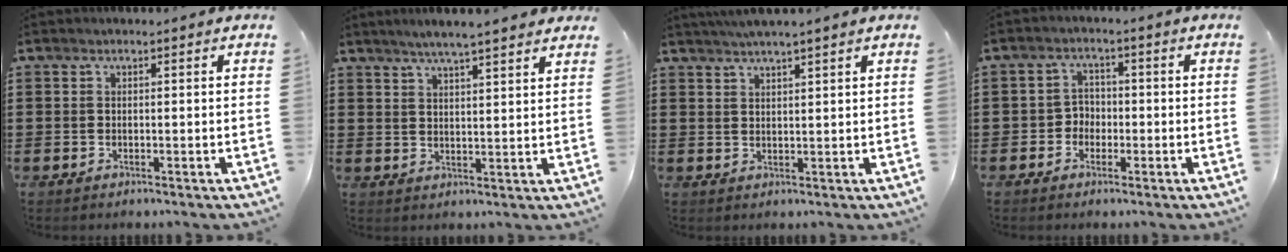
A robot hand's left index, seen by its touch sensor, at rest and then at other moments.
{"total": 3.4, "force": [3.2, -0.5, 1.2], "torque": [-0.032, -0.009, 0.055]}
{"total": 2.3, "force": [2.0, -0.8, 0.8], "torque": [-0.019, -0.002, 0.037]}
{"total": 2.8, "force": [-1.3, 2.4, 0.7], "torque": [-0.024, 0.009, -0.031]}